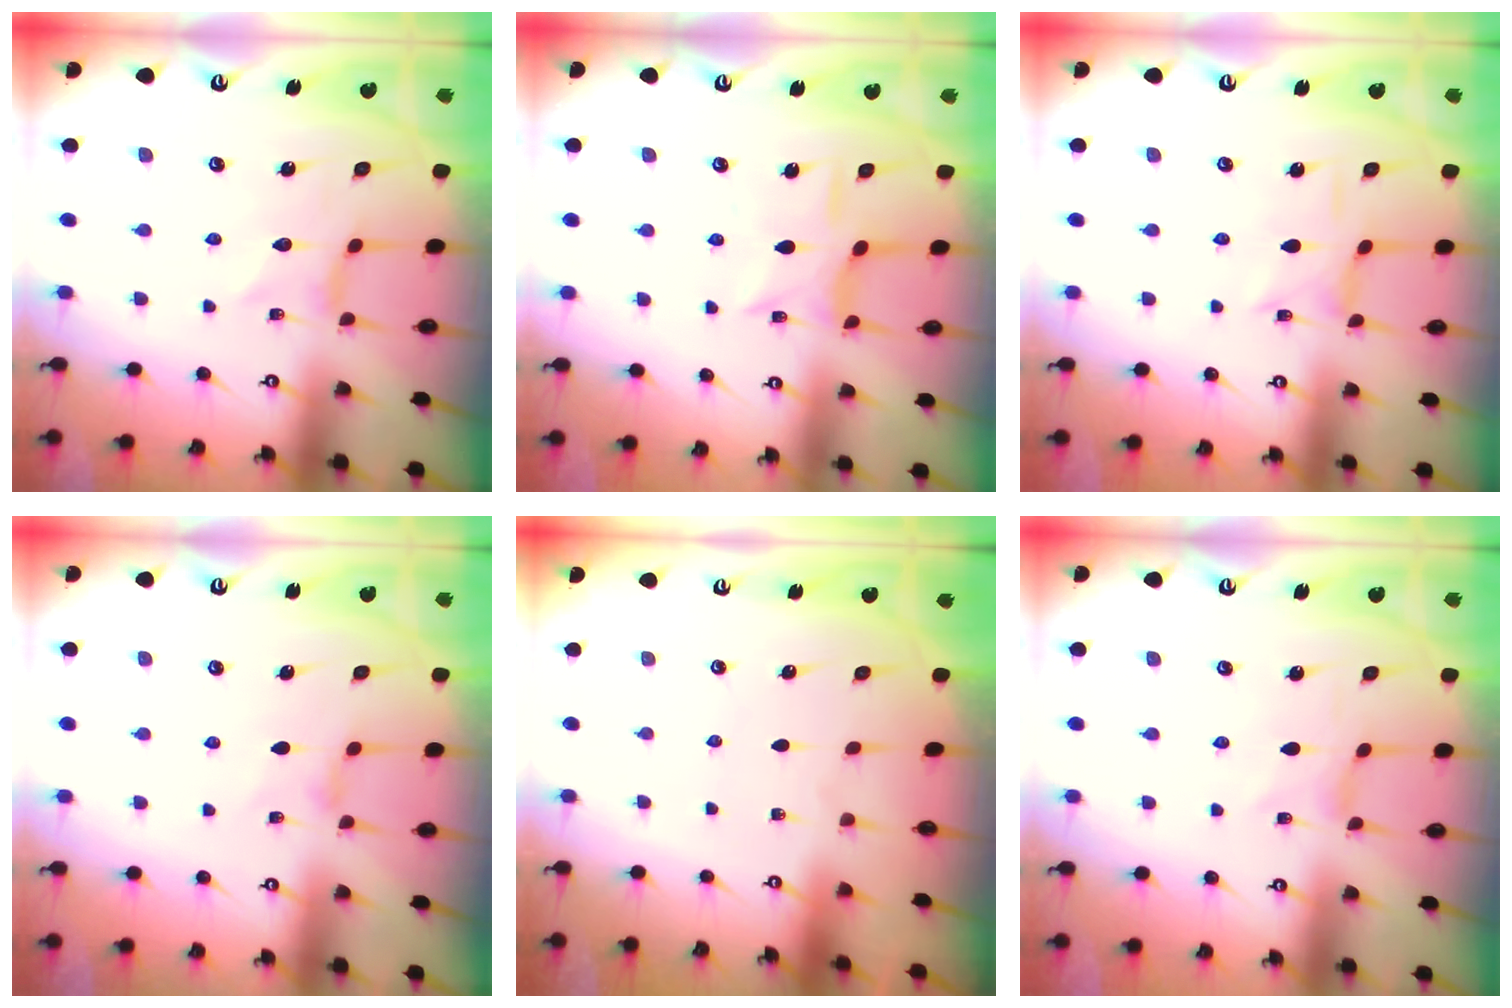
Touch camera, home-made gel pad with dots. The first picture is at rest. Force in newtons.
{"total": 8.1, "press": 8.1, "slide": 0.6}
{"total": 2.2, "press": 2.2, "slide": 0.4}
{"total": 2.7, "press": 2.6, "slide": 0.5}
{"total": 0.0}
{"total": 0.0}